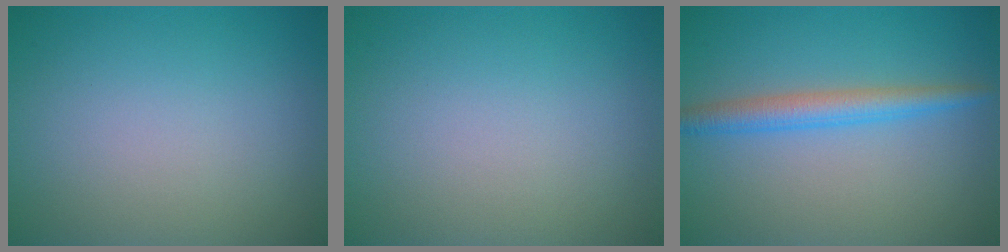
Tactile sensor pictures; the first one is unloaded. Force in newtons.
{"total": 0.0}
{"total": 3.0, "press": 3.0, "slide": 0.2}